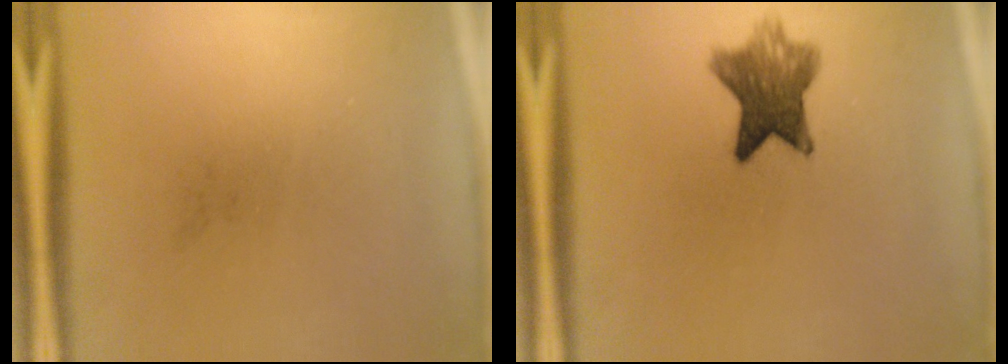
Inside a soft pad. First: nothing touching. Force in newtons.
{"total": 7.7}